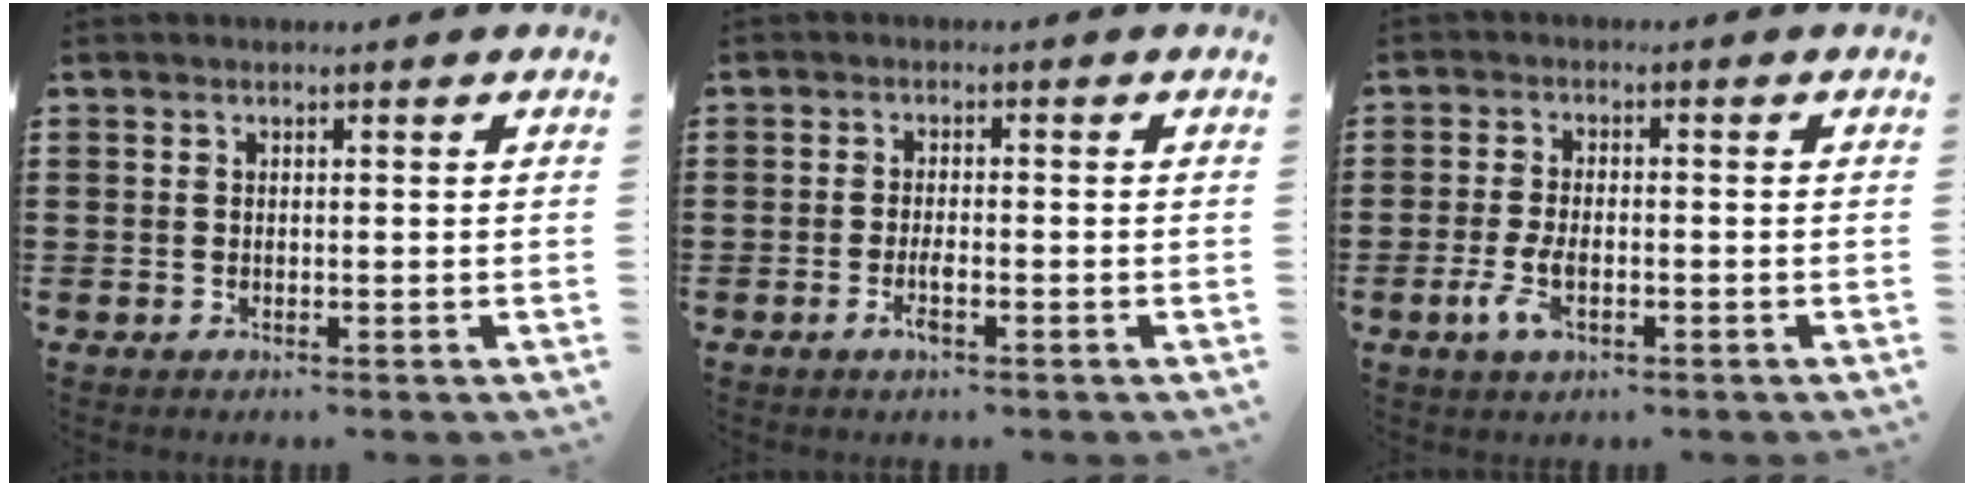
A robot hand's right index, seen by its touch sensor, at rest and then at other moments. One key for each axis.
{"total": 2.6, "fx": -1.1, "fy": 0.6, "fz": 2.3, "tx": -0.048, "ty": -0.001, "tz": -0.023}
{"total": 4.6, "fx": -1.5, "fy": 2.1, "fz": 3.8, "tx": -0.093, "ty": -0.007, "tz": -0.033}